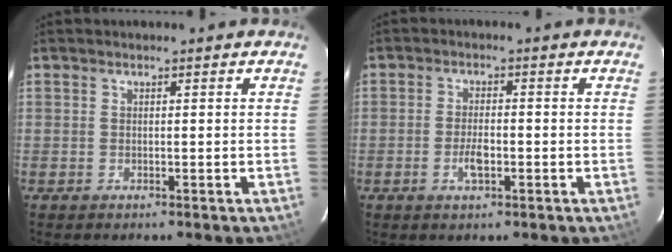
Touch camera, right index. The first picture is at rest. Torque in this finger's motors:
{"motor_torque": [0.52, 0.08, 0.20, 0.07]}